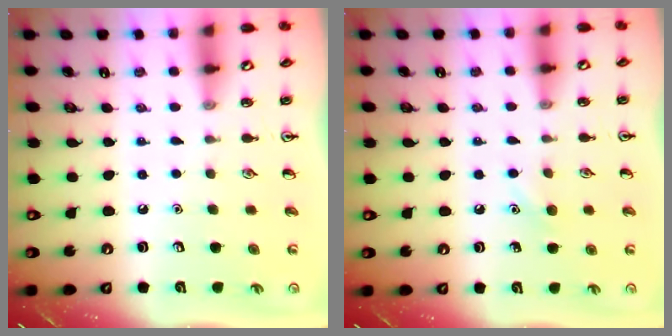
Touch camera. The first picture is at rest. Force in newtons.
{"total": 5.5, "press": 5.2, "slide": 1.6}